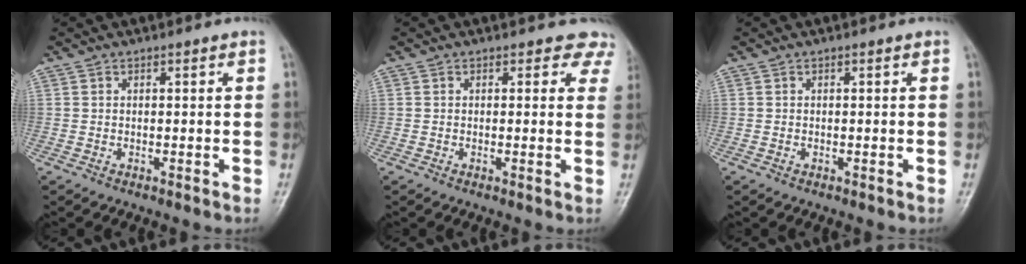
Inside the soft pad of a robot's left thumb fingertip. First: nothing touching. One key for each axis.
{"total": 3.8, "fx": 2.8, "fy": 2.4, "fz": 1.1, "tx": 0.025, "ty": -0.010, "tz": 0.008}
{"total": 0.7, "fx": 0.1, "fy": 0.4, "fz": 0.6, "tx": -0.004, "ty": 0.005, "tz": 0.002}